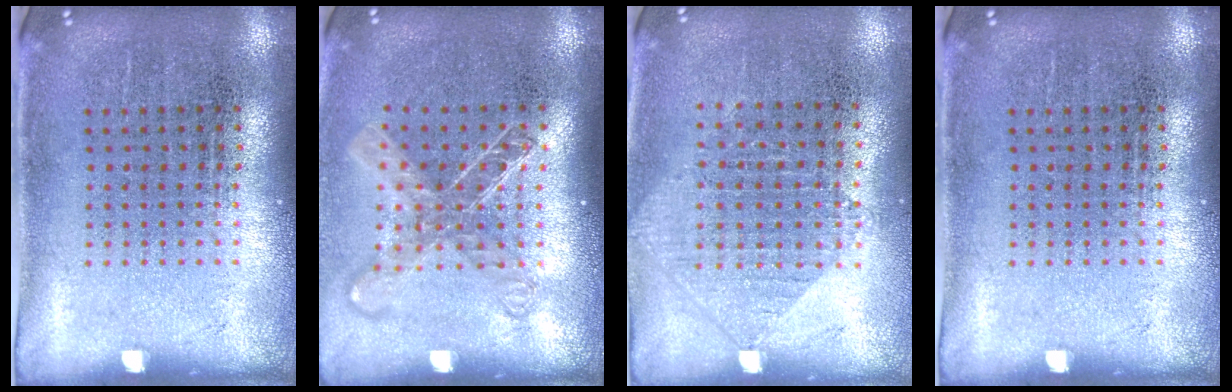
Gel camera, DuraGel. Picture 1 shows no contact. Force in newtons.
{"total": 1.7, "press": 1.3, "slide": 1.0}
{"total": 0.9, "press": 0.8, "slide": 0.3}
{"total": 0.0}